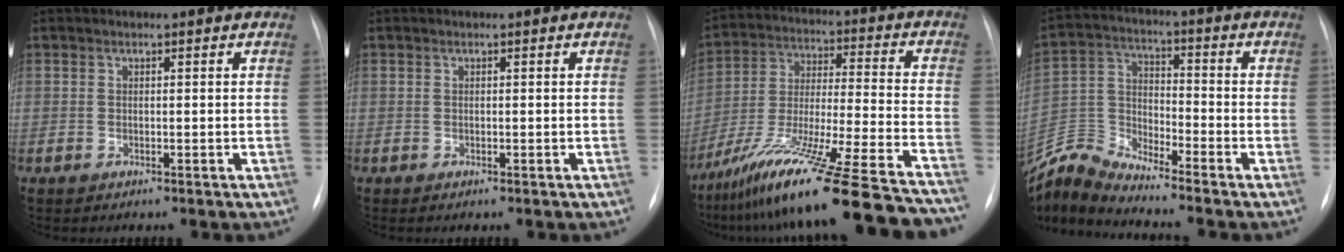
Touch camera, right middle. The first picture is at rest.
{"total": 0.0}
{"total": 26.8, "force": [-22.4, -0.3, 14.7], "torque": [-0.213, -0.033, -0.360]}
{"total": 8.6, "force": [-8.5, -1.1, 0.0], "torque": [-0.015, 0.022, -0.171]}